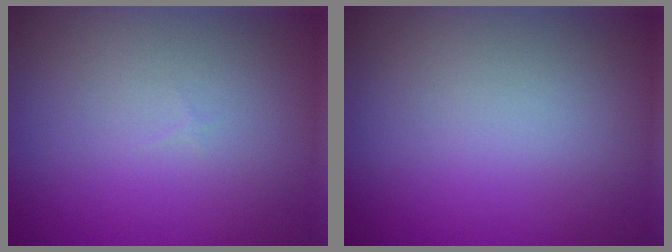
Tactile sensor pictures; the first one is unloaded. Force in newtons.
{"total": 0.0}